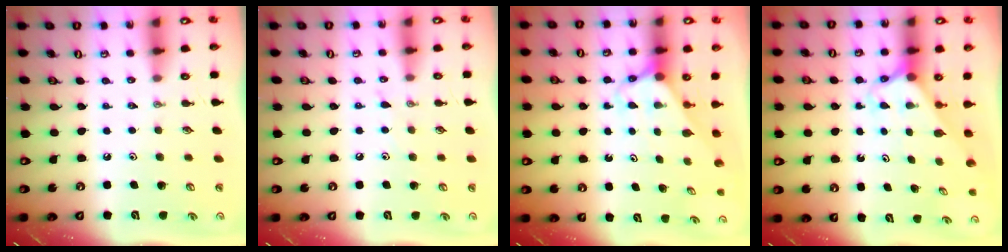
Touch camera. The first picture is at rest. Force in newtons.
{"total": 6.3, "press": 6.3, "slide": 0.6}
{"total": 2.6, "press": 2.6, "slide": 0.1}
{"total": 2.4, "press": 2.4, "slide": 0.1}